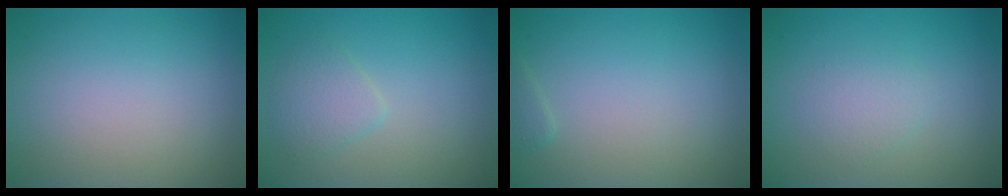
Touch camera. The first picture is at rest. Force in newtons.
{"total": 2.1, "press": 2.1, "slide": 0.1}
{"total": 0.6, "press": 0.6, "slide": 0.1}
{"total": 1.7, "press": 1.7, "slide": 0.0}